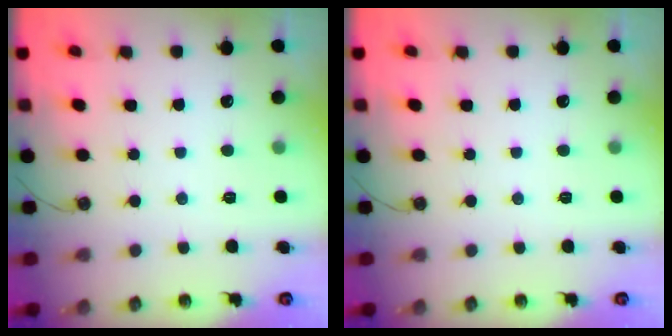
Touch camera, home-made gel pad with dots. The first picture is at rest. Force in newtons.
{"total": 0.0}